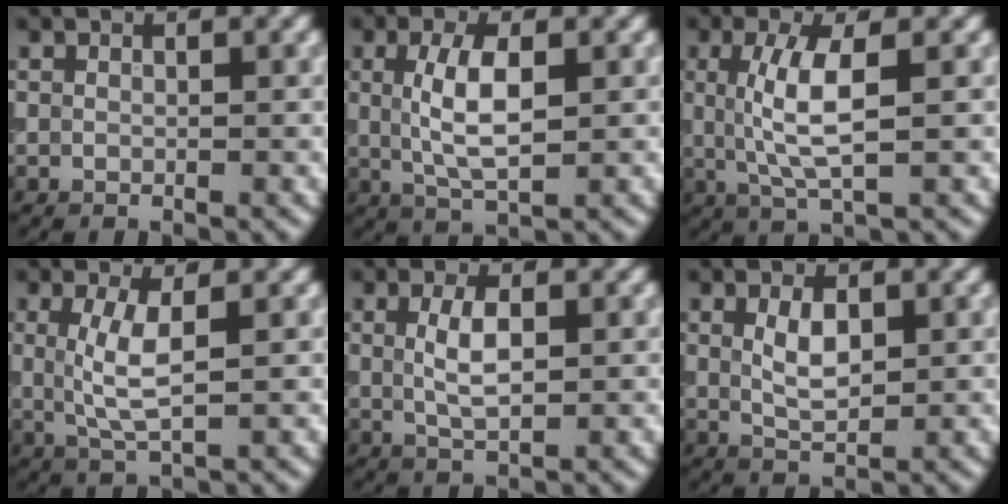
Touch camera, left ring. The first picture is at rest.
{"total": 4.5, "force": [0.5, 1.6, 4.2], "torque": [-0.089, 0.003, 0.010]}
{"total": 4.8, "force": [0.6, 1.3, 4.6], "torque": [-0.095, 0.002, 0.013]}
{"total": 3.7, "force": [0.5, 1.0, 3.6], "torque": [-0.077, -0.002, 0.010]}
{"total": 3.1, "force": [0.4, 1.1, 2.8], "torque": [-0.061, 0.001, 0.007]}
{"total": 2.9, "force": [0.6, 1.5, 2.4], "torque": [-0.052, 0.000, 0.015]}